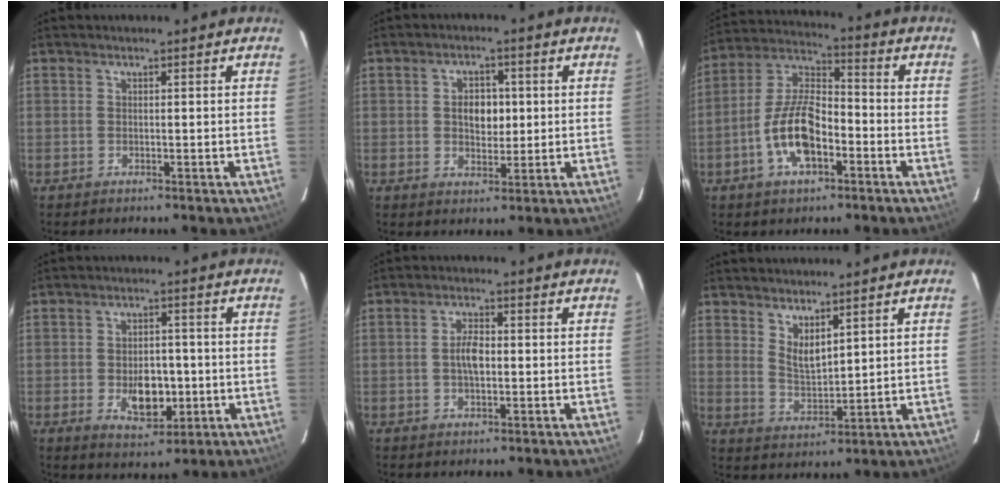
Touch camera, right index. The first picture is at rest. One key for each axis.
{"total": 5.3, "fx": 0.5, "fy": 3.6, "fz": 3.8, "tx": -0.063, "ty": 0.009, "tz": 0.010}
{"total": 12.8, "fx": -4.8, "fy": 5.9, "fz": 10.3, "tx": -0.212, "ty": 0.011, "tz": -0.087}
{"total": 8.2, "fx": -1.8, "fy": 4.9, "fz": 6.4, "tx": -0.110, "ty": 0.000, "tz": -0.018}
{"total": 4.0, "fx": -0.3, "fy": 1.9, "fz": 3.5, "tx": -0.066, "ty": 0.006, "tz": -0.003}
{"total": 5.2, "fx": 3.7, "fy": 1.9, "fz": 3.2, "tx": -0.053, "ty": -0.010, "tz": 0.071}